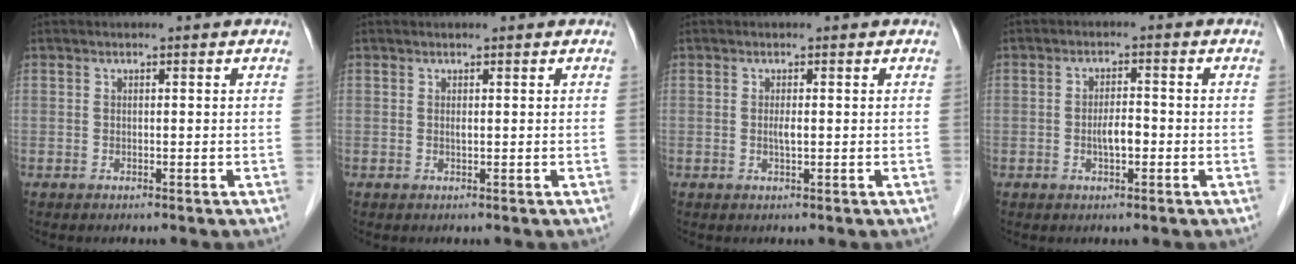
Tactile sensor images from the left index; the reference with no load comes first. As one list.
[{"total": 0.7, "force": [-0.6, 0.0, 0.3], "torque": [-0.008, -0.005, -0.010]}, {"total": 1.2, "force": [-0.8, 0.0, 0.9], "torque": [-0.019, -0.008, -0.014]}, {"total": 3.1, "force": [-1.7, 0.9, 2.5], "torque": [-0.046, -0.003, -0.028]}]